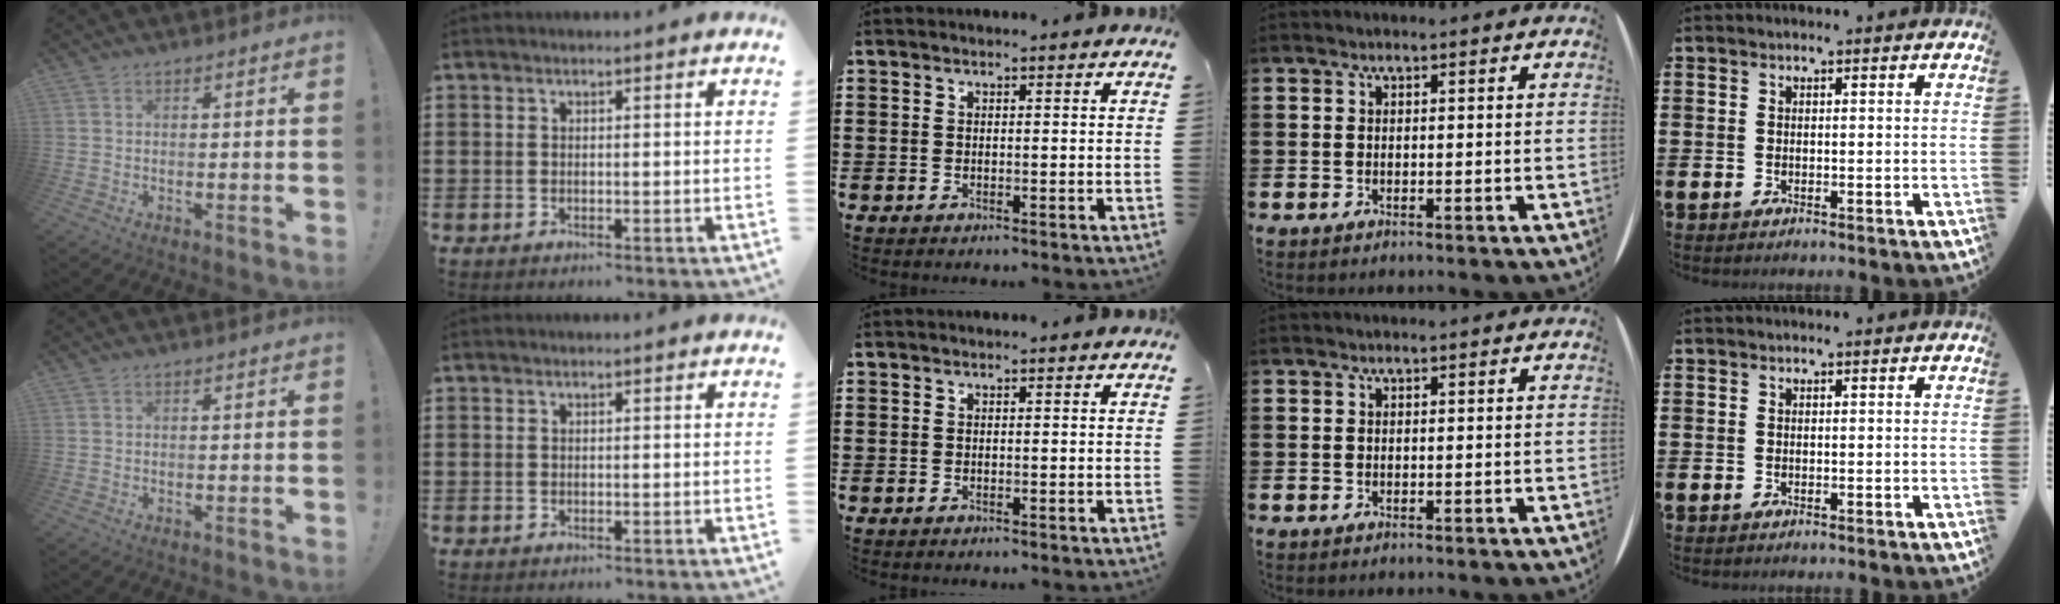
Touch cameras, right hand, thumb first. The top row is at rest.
{}